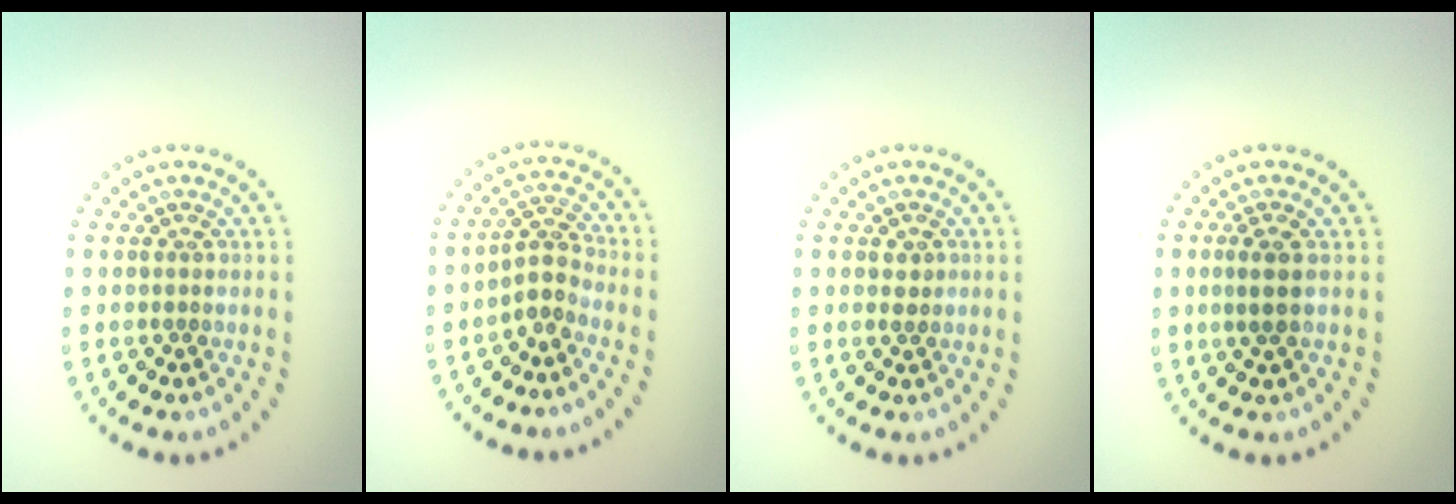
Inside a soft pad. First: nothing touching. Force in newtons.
{"total": 2.3, "press": 1.6, "slide": 1.6}
{"total": 1.1, "press": 1.0, "slide": 0.2}
{"total": 1.7, "press": 1.5, "slide": 0.9}